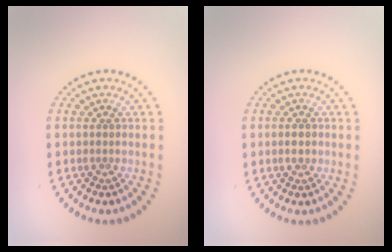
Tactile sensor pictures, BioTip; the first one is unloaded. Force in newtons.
{"total": 1.1, "press": 1.0, "slide": 0.2}